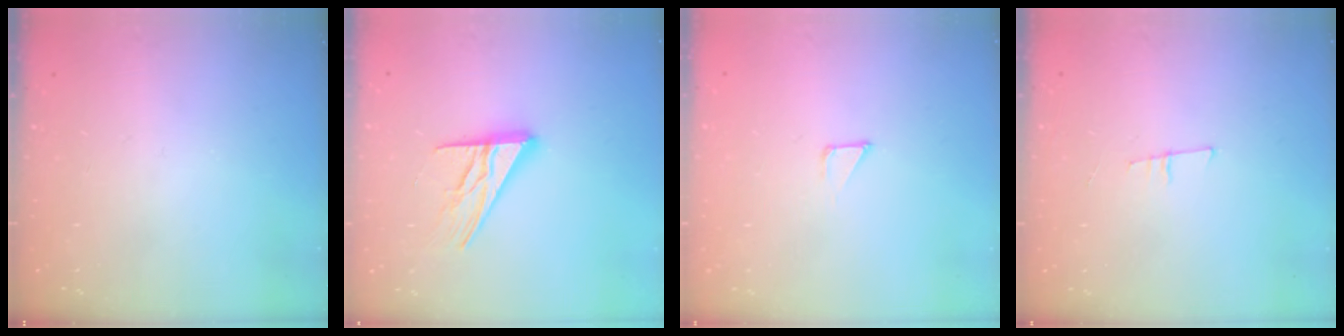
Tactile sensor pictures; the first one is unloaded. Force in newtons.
{"total": 13.9, "press": 13.8, "slide": 1.3}
{"total": 1.6, "press": 1.6, "slide": 0.1}
{"total": 6.6, "press": 5.9, "slide": 2.9}